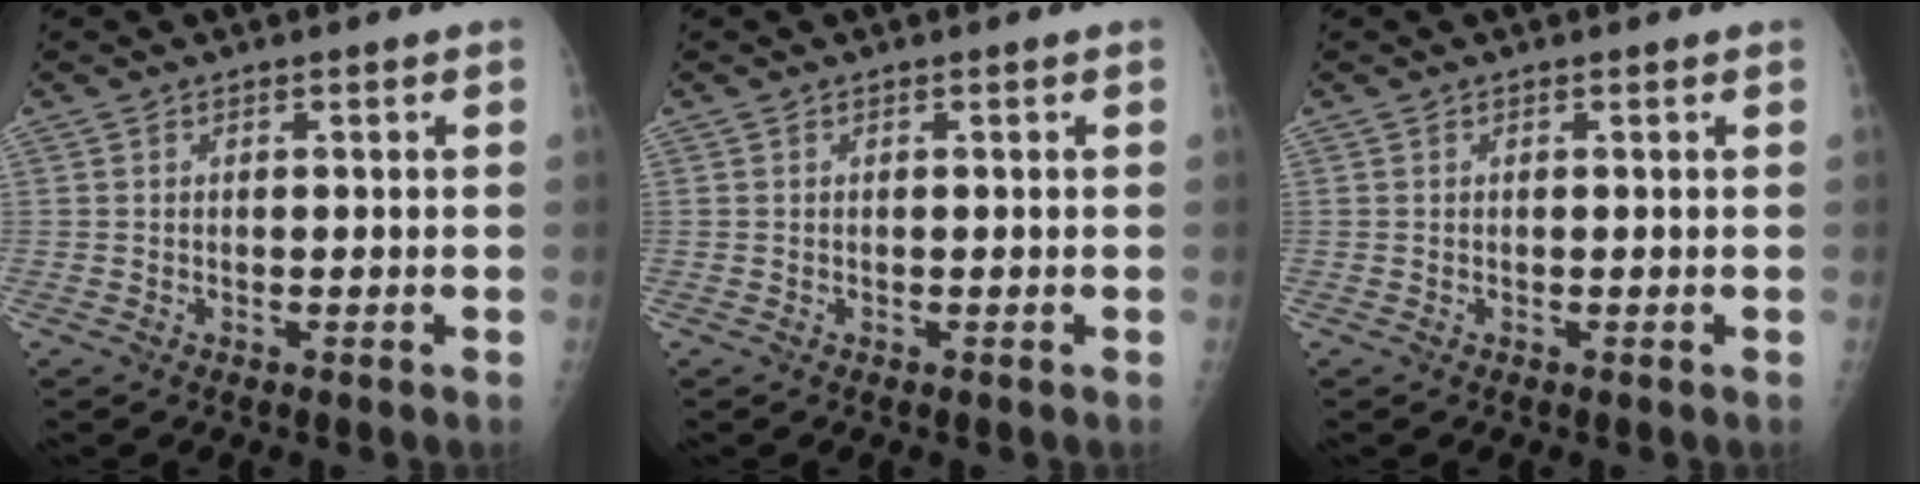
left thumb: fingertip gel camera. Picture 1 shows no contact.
{"total": 0.0}
{"total": 0.0}